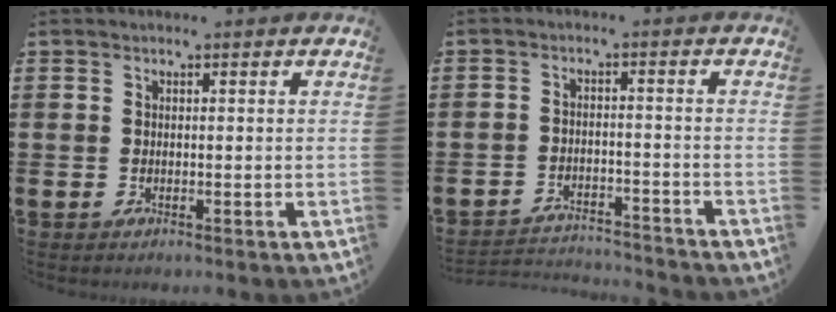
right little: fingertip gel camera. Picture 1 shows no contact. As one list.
[{"total": 2.6, "force": [-2.6, 0.0, -0.3], "torque": [0.000, 0.000, -0.057]}]